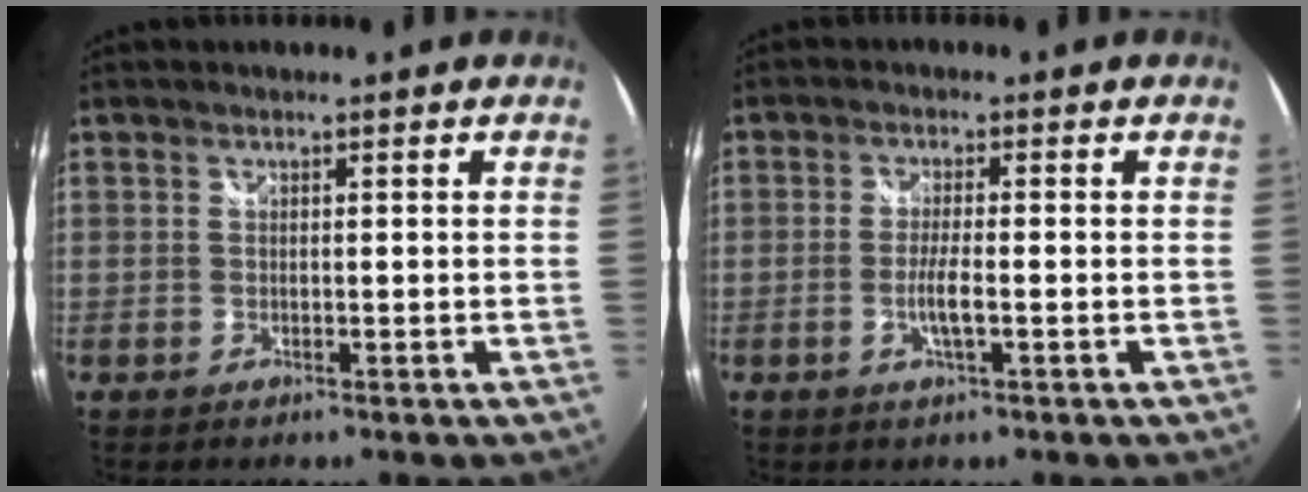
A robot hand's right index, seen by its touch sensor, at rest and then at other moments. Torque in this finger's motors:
{"motor_torque": [0.76, -0.07, 0.35, 0.08]}